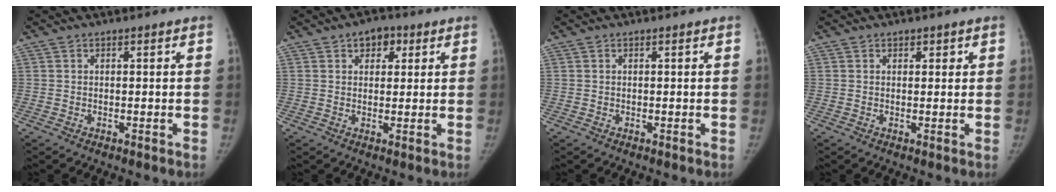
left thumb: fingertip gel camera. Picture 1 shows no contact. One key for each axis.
{"total": 3.8, "fx": 1.9, "fy": 2.7, "fz": 1.8, "tx": 0.001, "ty": -0.005, "tz": 0.023}
{"total": 0.0}
{"total": 1.3, "fx": 0.8, "fy": 1.0, "fz": 0.5, "tx": 0.009, "ty": -0.003, "tz": 0.007}